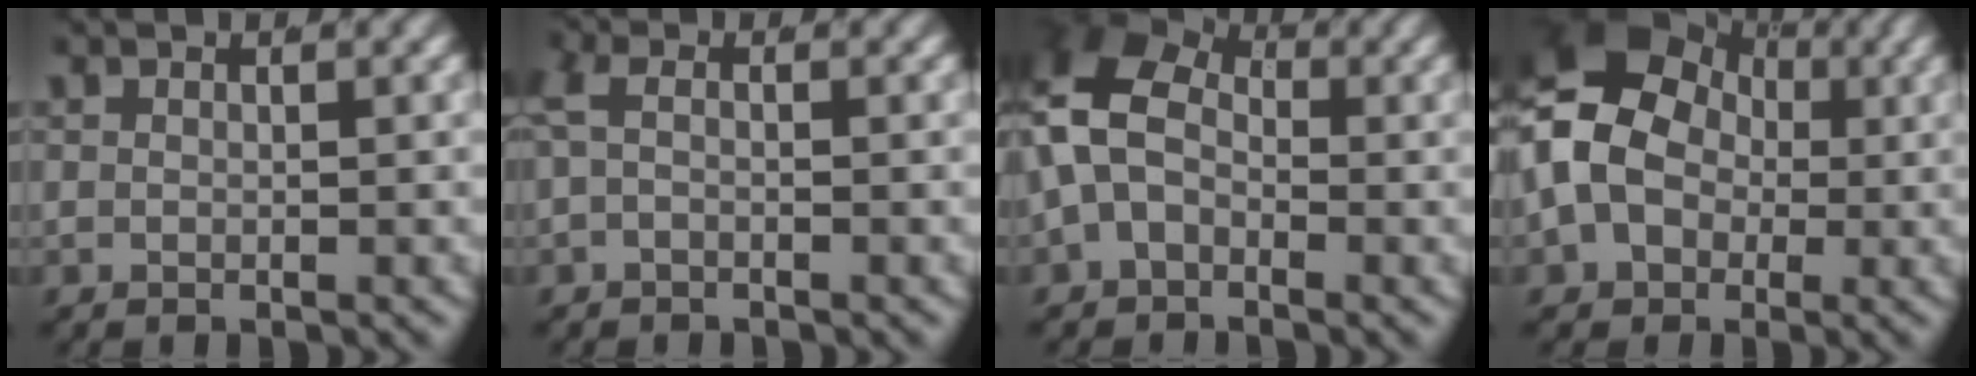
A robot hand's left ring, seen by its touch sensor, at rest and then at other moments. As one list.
[{"total": 1.1, "force": [-0.2, 0.4, 1.0], "torque": [-0.028, -0.002, -0.001]}, {"total": 8.8, "force": [1.0, 7.0, 5.3], "torque": [-0.130, -0.020, 0.016]}, {"total": 14.3, "force": [1.5, 12.4, 7.0], "torque": [-0.164, -0.022, 0.017]}]